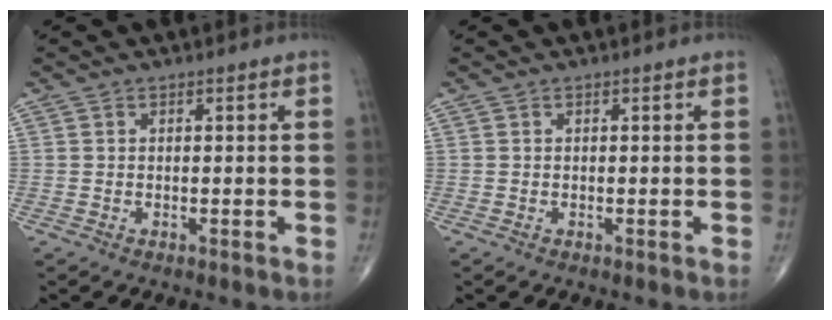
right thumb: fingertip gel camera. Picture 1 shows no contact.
{"total": 0.0}